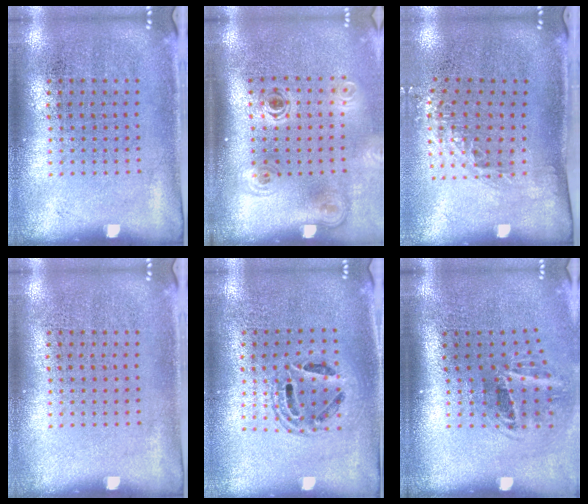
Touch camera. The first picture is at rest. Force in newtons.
{"total": 2.0, "press": 1.4, "slide": 1.5}
{"total": 1.4, "press": 1.0, "slide": 1.0}
{"total": 0.0}
{"total": 1.4, "press": 1.3, "slide": 0.7}
{"total": 2.0, "press": 1.1, "slide": 1.6}